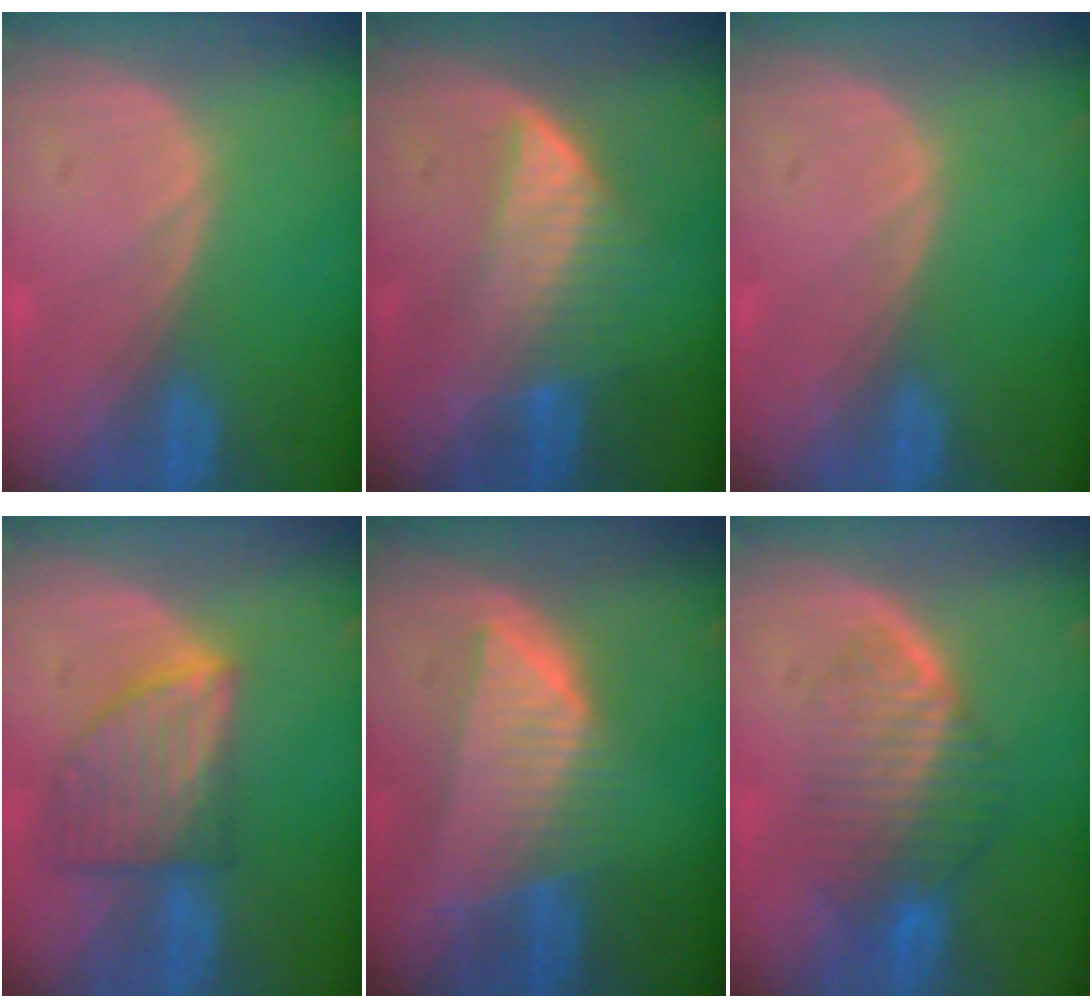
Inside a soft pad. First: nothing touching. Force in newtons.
{"total": 6.9, "press": 6.1, "slide": 3.2}
{"total": 0.0}
{"total": 7.7, "press": 7.0, "slide": 3.1}
{"total": 7.7, "press": 7.0, "slide": 3.1}
{"total": 7.6, "press": 6.9, "slide": 3.2}